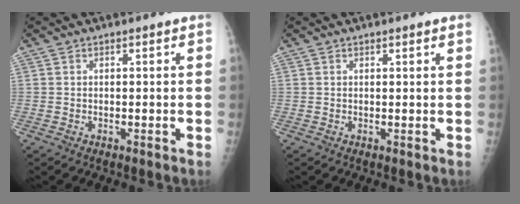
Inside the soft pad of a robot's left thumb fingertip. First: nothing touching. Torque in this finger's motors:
{"motor_torque": [-0.12, 0.02, -0.01, -0.06, 0.02]}